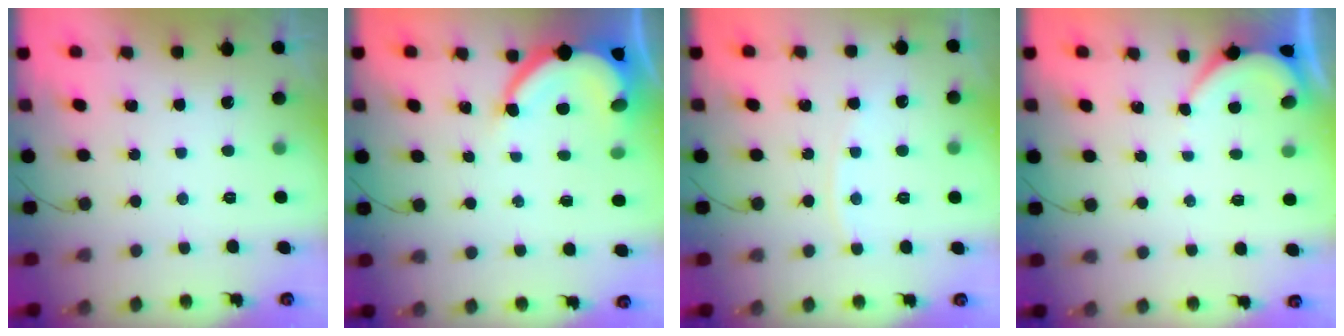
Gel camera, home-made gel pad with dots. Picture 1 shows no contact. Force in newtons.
{"total": 9.2, "press": 9.2, "slide": 1.0}
{"total": 4.4, "press": 4.4, "slide": 0.4}
{"total": 1.9, "press": 1.9, "slide": 0.3}